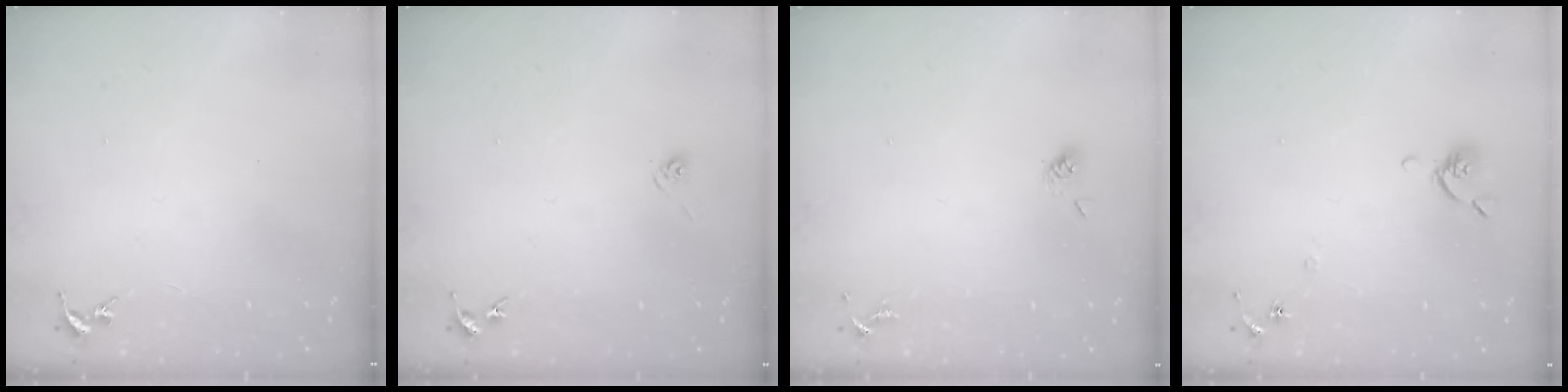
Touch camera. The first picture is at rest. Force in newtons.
{"total": 2.9, "press": 2.6, "slide": 1.4}
{"total": 4.6, "press": 4.1, "slide": 2.2}
{"total": 6.2, "press": 6.2, "slide": 0.8}